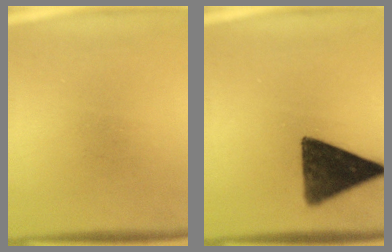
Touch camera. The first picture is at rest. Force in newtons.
{"total": 13.3}